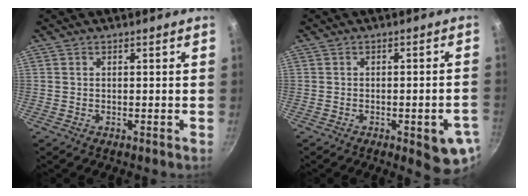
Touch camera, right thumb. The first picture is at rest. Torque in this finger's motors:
{"motor_torque": [1.65, 0.88, 1.05, -0.39, 0.18]}